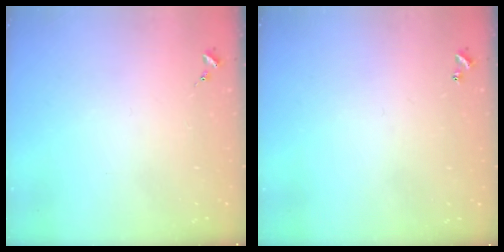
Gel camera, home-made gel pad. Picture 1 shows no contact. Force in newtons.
{"total": 0.9, "press": 0.9, "slide": 0.2}